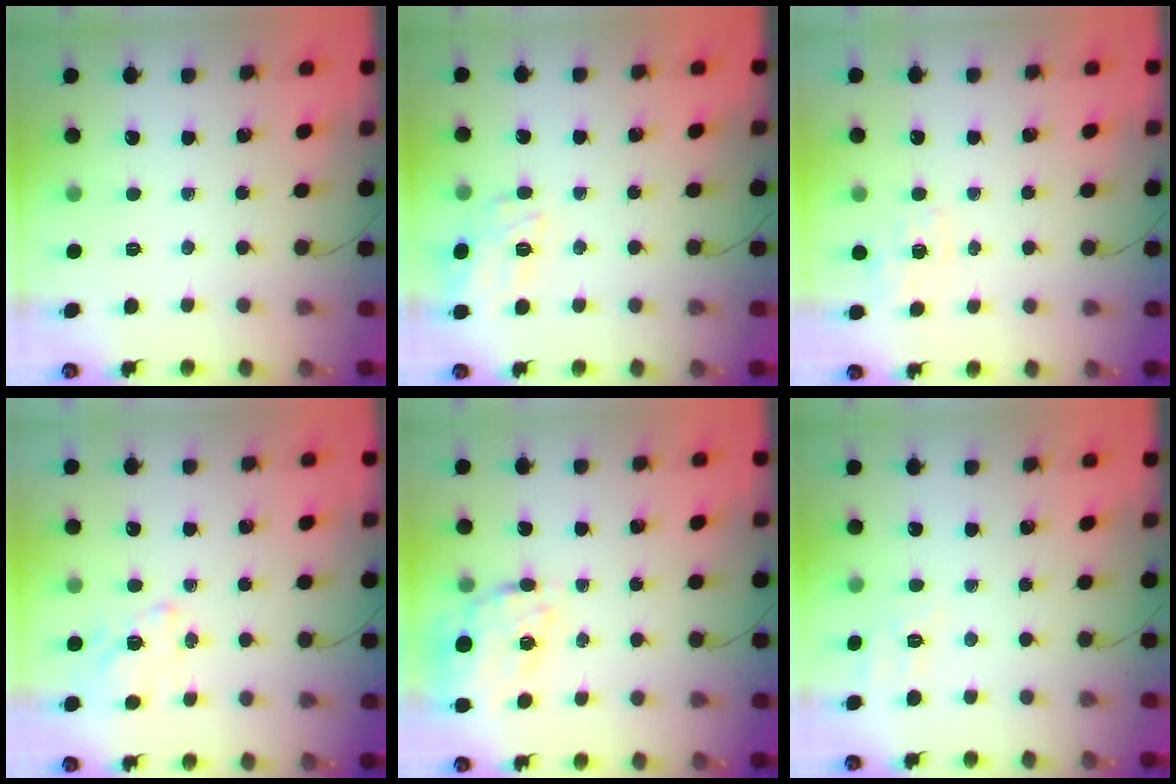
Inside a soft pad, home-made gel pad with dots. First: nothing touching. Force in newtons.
{"total": 15.0, "press": 15.0, "slide": 0.7}
{"total": 2.1, "press": 1.6, "slide": 1.4}
{"total": 1.2, "press": 0.2, "slide": 1.2}
{"total": 15.8, "press": 15.5, "slide": 2.7}
{"total": 8.7, "press": 8.5, "slide": 1.9}